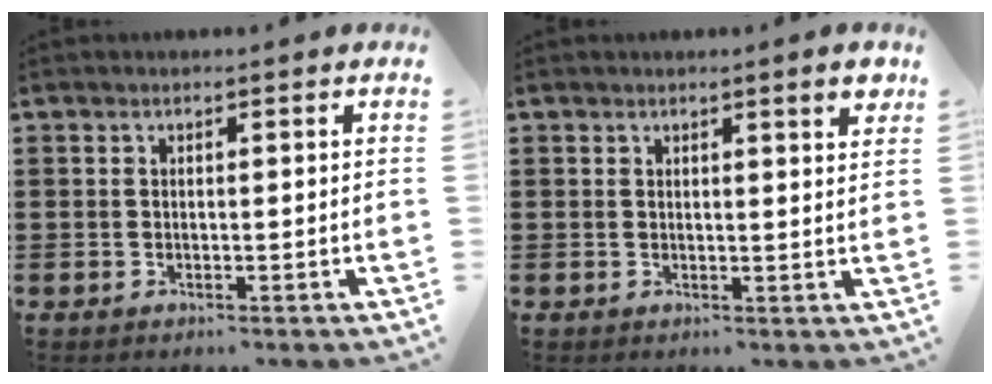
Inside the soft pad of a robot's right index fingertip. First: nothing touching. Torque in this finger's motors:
{"motor_torque": [0.14, -0.08, 0.10, 0.02]}